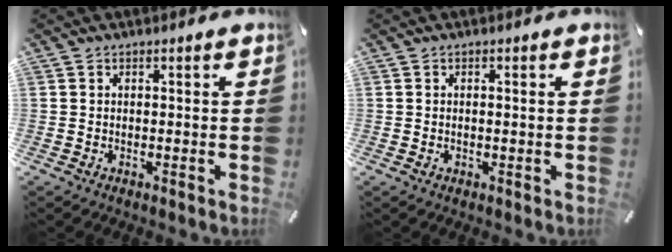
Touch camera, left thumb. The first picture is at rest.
{"total": 0.7, "force": [0.0, 0.2, 0.7], "torque": [-0.012, 0.000, 0.000]}